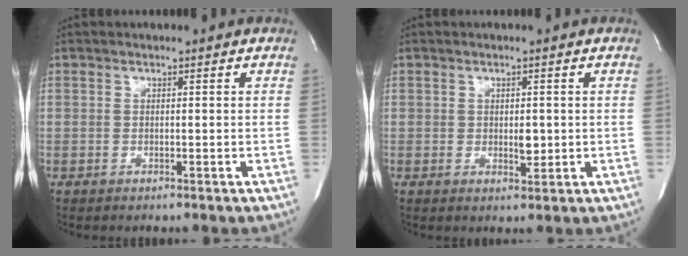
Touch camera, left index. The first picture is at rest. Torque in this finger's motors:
{"motor_torque": [0.07, -0.02, 0.05, 0.02]}